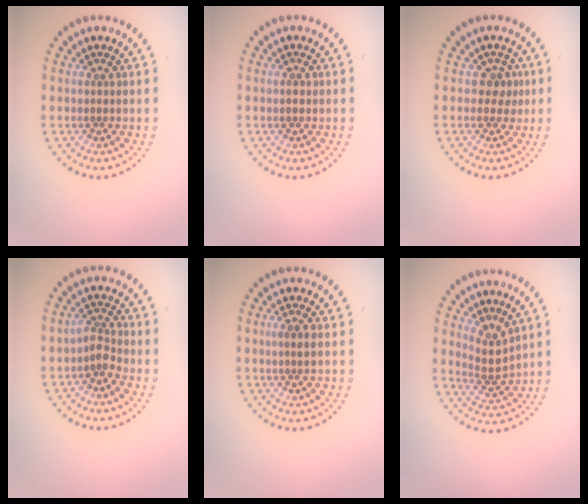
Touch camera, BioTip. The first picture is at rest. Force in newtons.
{"total": 1.1, "press": 1.1, "slide": 0.2}
{"total": 1.7, "press": 1.5, "slide": 0.8}
{"total": 1.9, "press": 1.4, "slide": 1.4}
{"total": 1.0, "press": 0.8, "slide": 0.6}
{"total": 2.6, "press": 1.9, "slide": 1.8}